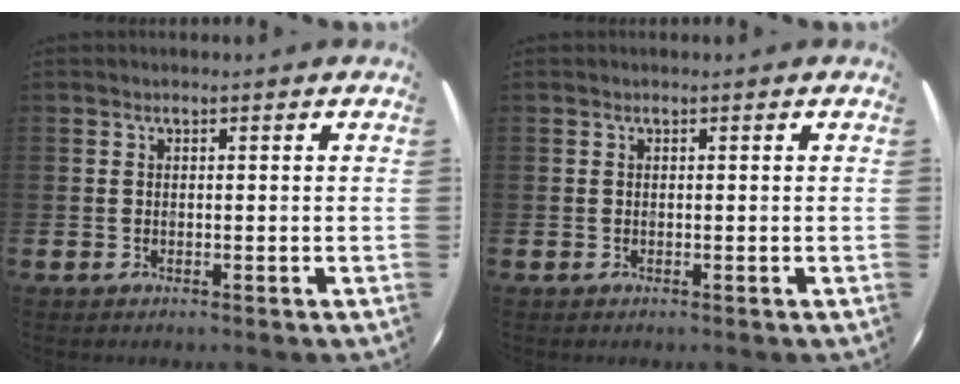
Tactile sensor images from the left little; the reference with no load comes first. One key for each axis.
{"total": 0.0}